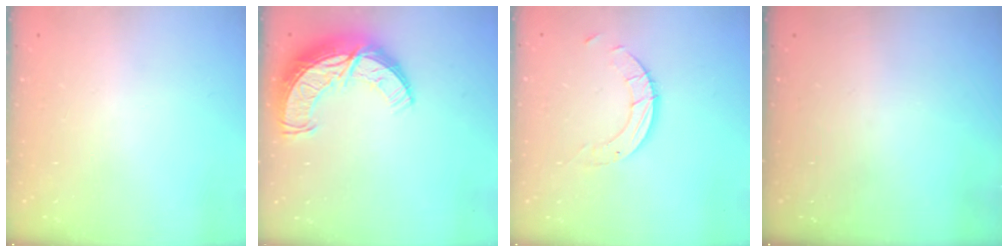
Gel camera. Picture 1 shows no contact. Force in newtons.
{"total": 13.4, "press": 13.4, "slide": 1.0}
{"total": 4.9, "press": 4.9, "slide": 0.3}
{"total": 0.0}